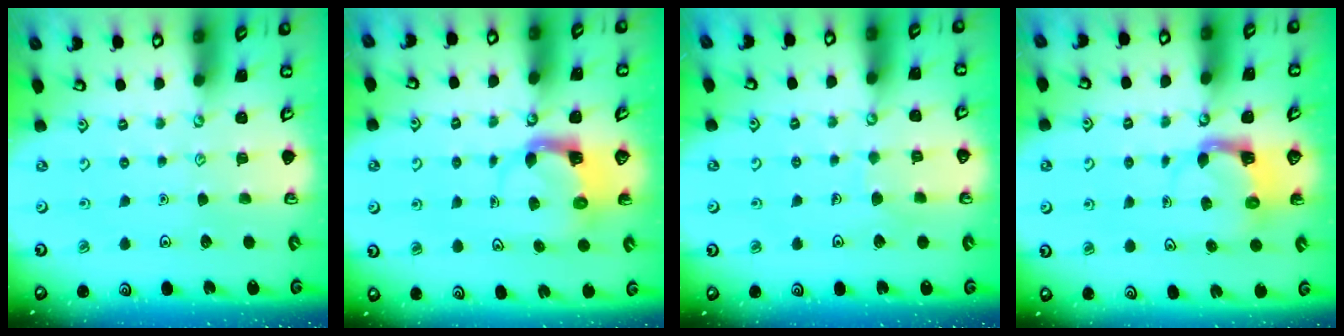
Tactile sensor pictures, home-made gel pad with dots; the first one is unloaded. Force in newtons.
{"total": 3.9, "press": 3.8, "slide": 0.6}
{"total": 5.4, "press": 5.3, "slide": 0.4}
{"total": 3.9, "press": 3.8, "slide": 0.7}